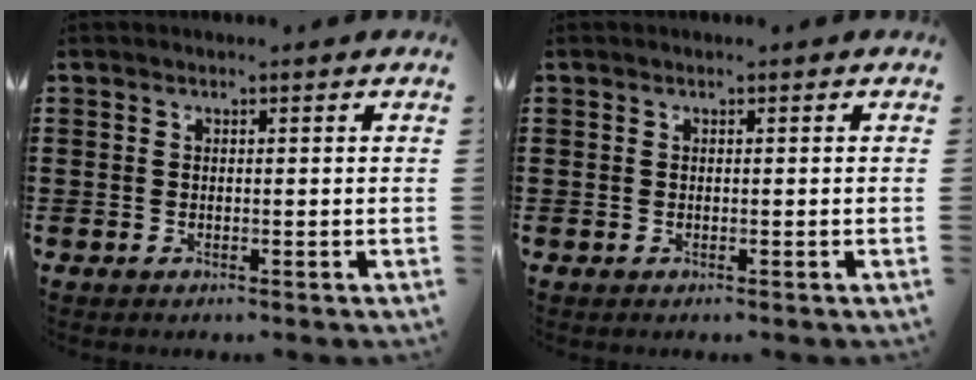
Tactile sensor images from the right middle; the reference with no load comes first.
{"total": 0.0}